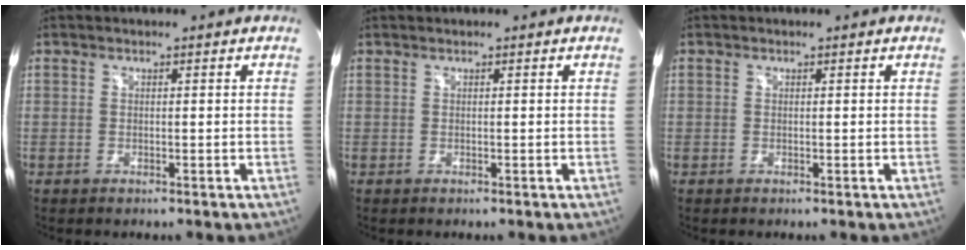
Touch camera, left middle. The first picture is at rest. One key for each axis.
{"total": 0.0}
{"total": 1.7, "fx": -0.7, "fy": -1.0, "fz": -1.2, "tx": 0.017, "ty": -0.010, "tz": -0.012}